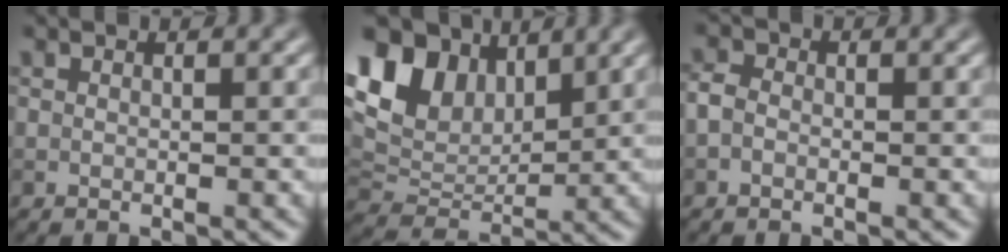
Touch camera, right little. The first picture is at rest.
{"total": 10.0, "force": [4.9, 6.3, 6.1], "torque": [-0.135, 0.012, 0.088]}
{"total": 1.5, "force": [-0.6, 1.1, 0.8], "torque": [-0.014, 0.004, -0.019]}